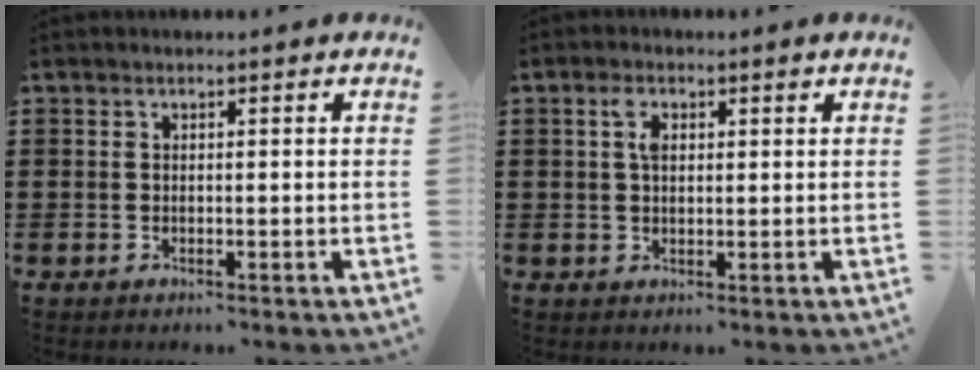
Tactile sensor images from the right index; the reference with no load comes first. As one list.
[{"total": 3.0, "force": [1.0, 1.3, 2.5], "torque": [-0.046, 0.005, 0.014]}]